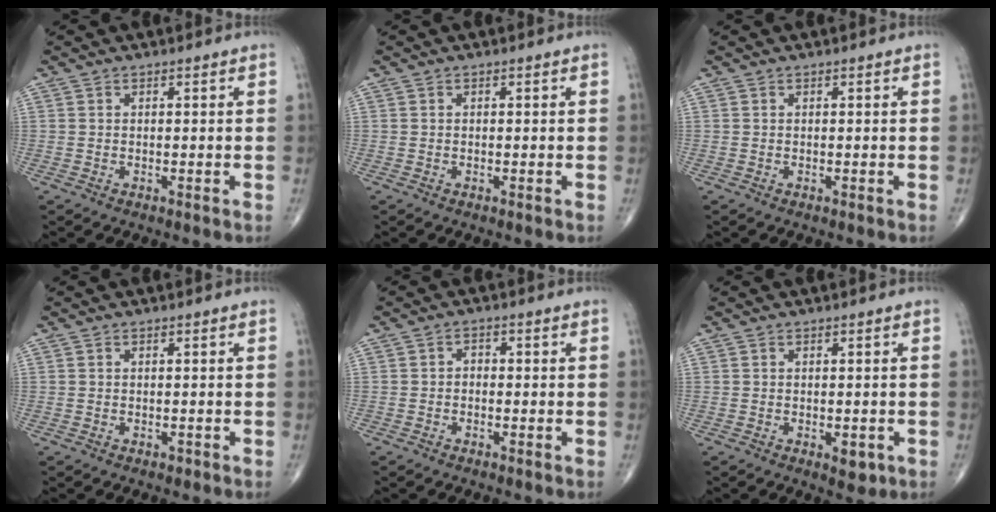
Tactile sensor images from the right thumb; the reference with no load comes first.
{"total": 0.0}
{"total": 0.0}
{"total": 0.6, "force": [-0.3, 0.4, 0.3], "torque": [-0.003, 0.001, -0.005]}
{"total": 1.7, "force": [-0.4, 1.4, 0.9], "torque": [-0.001, 0.009, -0.012]}
{"total": 3.0, "force": [-1.0, 1.6, 2.3], "torque": [-0.021, -0.002, -0.007]}